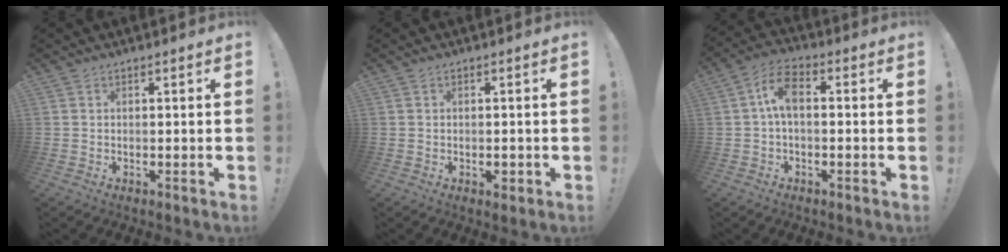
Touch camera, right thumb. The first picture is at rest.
{"total": 1.4, "force": [-0.4, 1.0, 0.9], "torque": [-0.005, 0.000, -0.007]}
{"total": 7.2, "force": [0.4, 4.0, 6.0], "torque": [-0.131, 0.011, 0.011]}